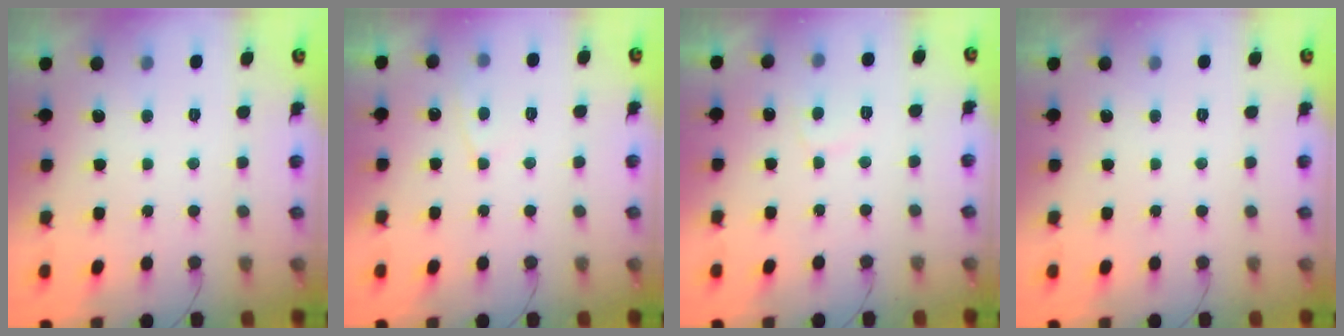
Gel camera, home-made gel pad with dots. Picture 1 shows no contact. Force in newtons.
{"total": 3.4, "press": 3.3, "slide": 0.5}
{"total": 3.0, "press": 2.9, "slide": 0.7}
{"total": 0.0}